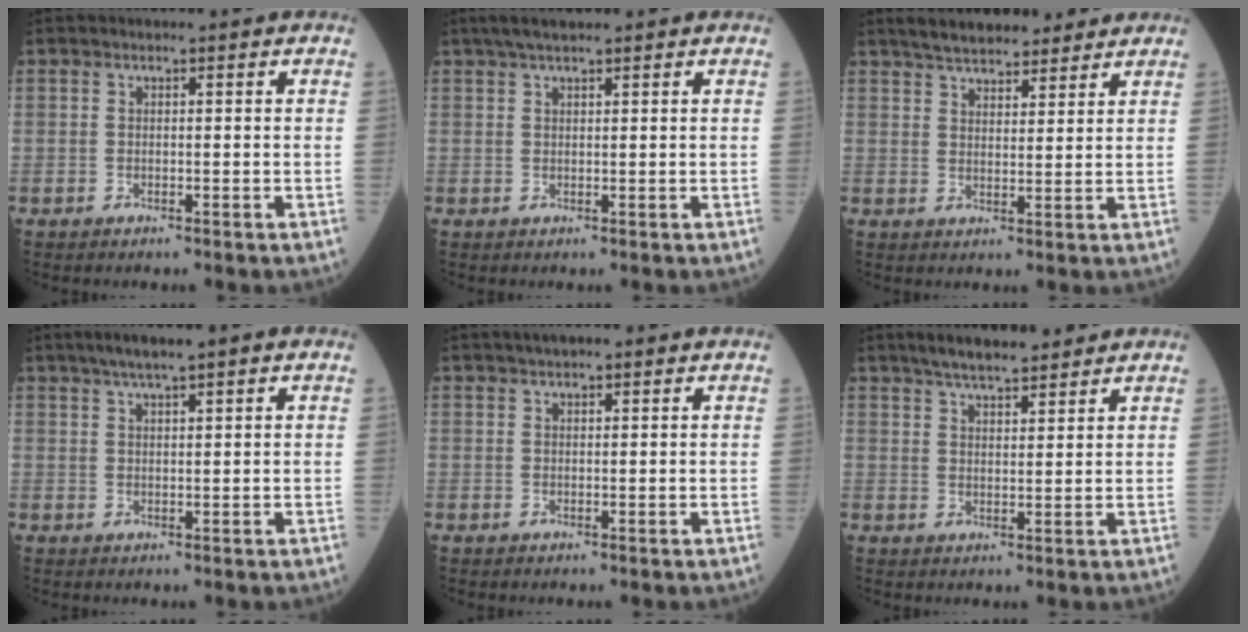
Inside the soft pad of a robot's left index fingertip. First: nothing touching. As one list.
[{"total": 3.5, "force": [2.8, 0.5, 2.0], "torque": [-0.040, 0.018, 0.052]}, {"total": 10.1, "force": [8.8, 3.0, 4.0], "torque": [-0.054, 0.020, 0.132]}, {"total": 4.8, "force": [3.3, 0.2, 3.6], "torque": [-0.067, 0.020, 0.056]}, {"total": 2.5, "force": [1.8, 0.7, 1.5], "torque": [-0.024, 0.015, 0.028]}, {"total": 7.8, "force": [6.6, 1.5, 3.8], "torque": [-0.061, 0.021, 0.110]}]